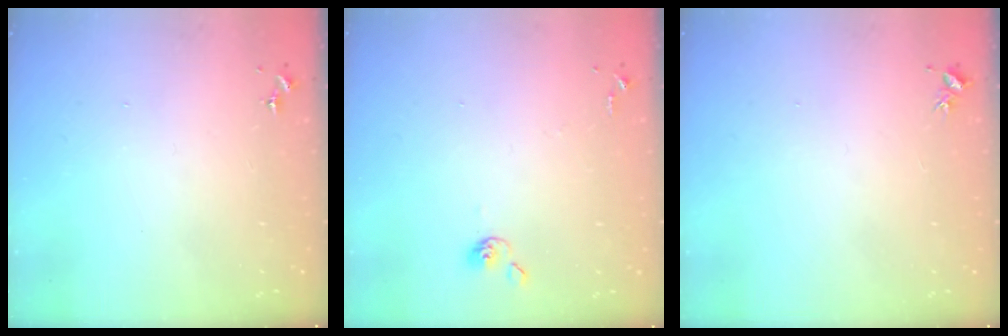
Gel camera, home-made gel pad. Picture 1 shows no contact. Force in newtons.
{"total": 5.0, "press": 5.0, "slide": 0.8}
{"total": 3.1, "press": 3.1, "slide": 0.2}